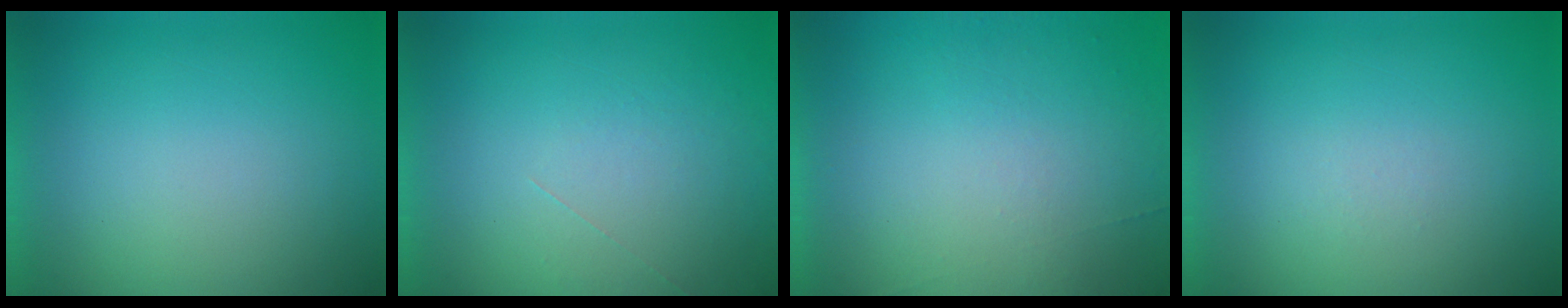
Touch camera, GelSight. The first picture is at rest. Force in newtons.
{"total": 1.2}
{"total": 6.8}
{"total": 1.4}